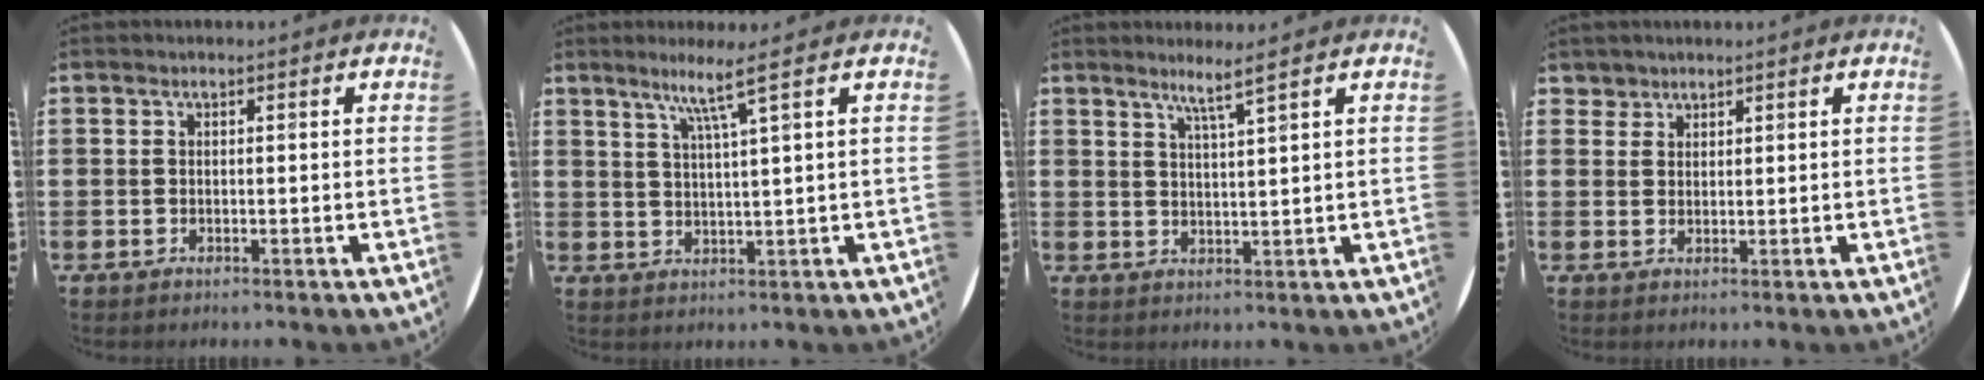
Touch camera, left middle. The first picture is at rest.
{"total": 4.9, "force": [3.0, -0.8, 3.8], "torque": [-0.080, 0.003, 0.047]}
{"total": 3.4, "force": [2.8, -0.7, 1.7], "torque": [-0.037, -0.006, 0.048]}
{"total": 1.9, "force": [1.6, 1.0, -0.1], "torque": [0.007, 0.000, 0.032]}